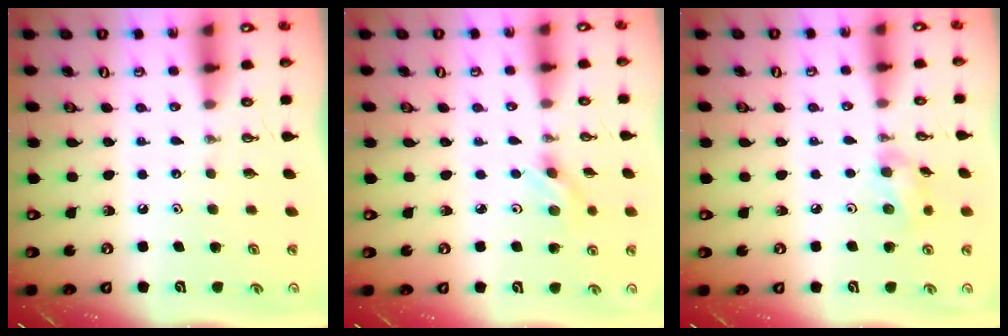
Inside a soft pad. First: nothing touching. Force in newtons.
{"total": 2.9, "press": 2.6, "slide": 1.4}
{"total": 7.8, "press": 7.3, "slide": 2.8}